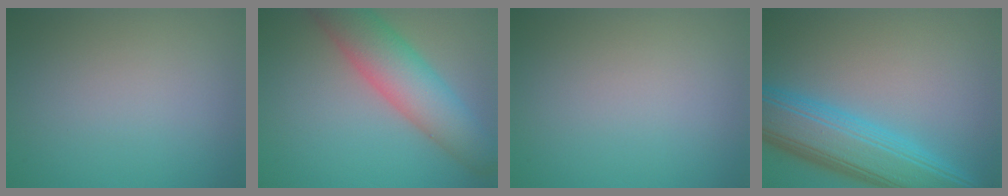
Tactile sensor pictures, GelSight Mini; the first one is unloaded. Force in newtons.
{"total": 7.7, "press": 7.7, "slide": 0.3}
{"total": 0.0}
{"total": 9.0, "press": 9.0, "slide": 0.2}